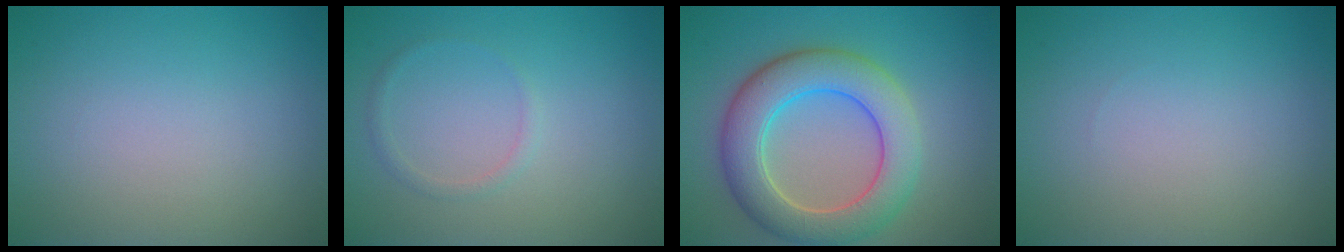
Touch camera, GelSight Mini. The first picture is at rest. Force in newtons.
{"total": 0.9, "press": 0.9, "slide": 0.1}
{"total": 7.3, "press": 7.3, "slide": 0.1}
{"total": 0.0}